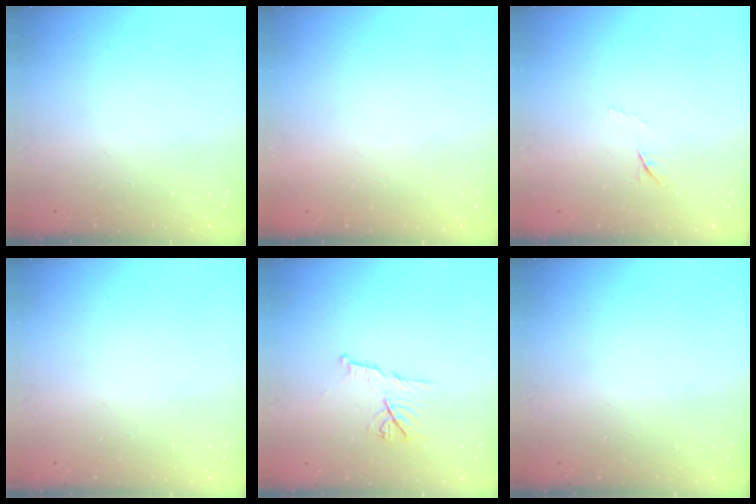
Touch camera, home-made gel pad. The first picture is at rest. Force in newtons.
{"total": 1.6, "press": 1.5, "slide": 0.1}
{"total": 4.2, "press": 4.0, "slide": 1.4}
{"total": 0.0}
{"total": 9.5, "press": 9.5, "slide": 0.2}
{"total": 0.0}